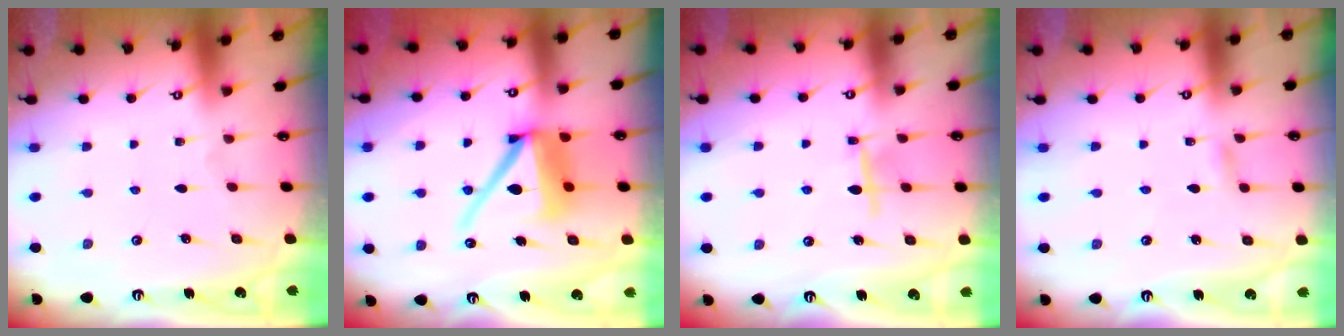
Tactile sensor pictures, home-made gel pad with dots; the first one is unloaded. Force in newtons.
{"total": 12.9, "press": 12.8, "slide": 1.5}
{"total": 6.9, "press": 6.9, "slide": 0.5}
{"total": 2.7, "press": 2.7, "slide": 0.2}